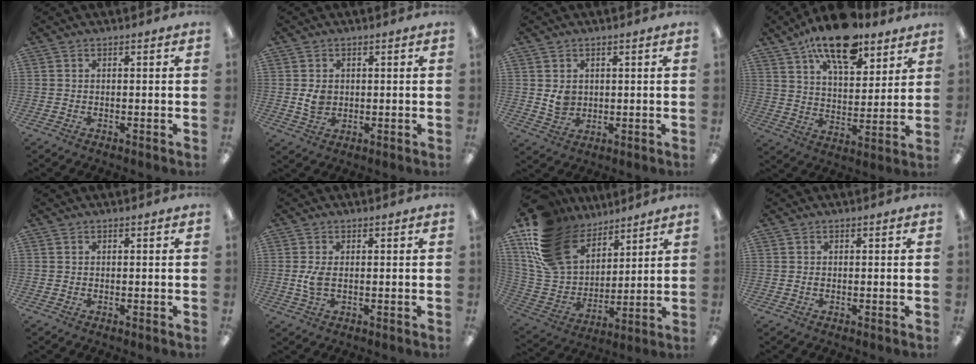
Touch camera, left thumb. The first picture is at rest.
{"total": 3.9, "force": [0.3, 3.0, 2.3], "torque": [-0.029, -0.001, 0.004]}
{"total": 4.1, "force": [1.2, 3.5, 1.8], "torque": [-0.023, -0.002, 0.022]}
{"total": 15.9, "force": [11.5, 6.7, 8.8], "torque": [-0.137, -0.059, 0.198]}
{"total": 0.0}
{"total": 4.0, "force": [0.1, 1.9, 3.5], "torque": [-0.080, -0.006, -0.006]}
{"total": 20.5, "force": [13.0, 12.7, 9.5], "torque": [-0.211, -0.071, 0.249]}
{"total": 0.0}